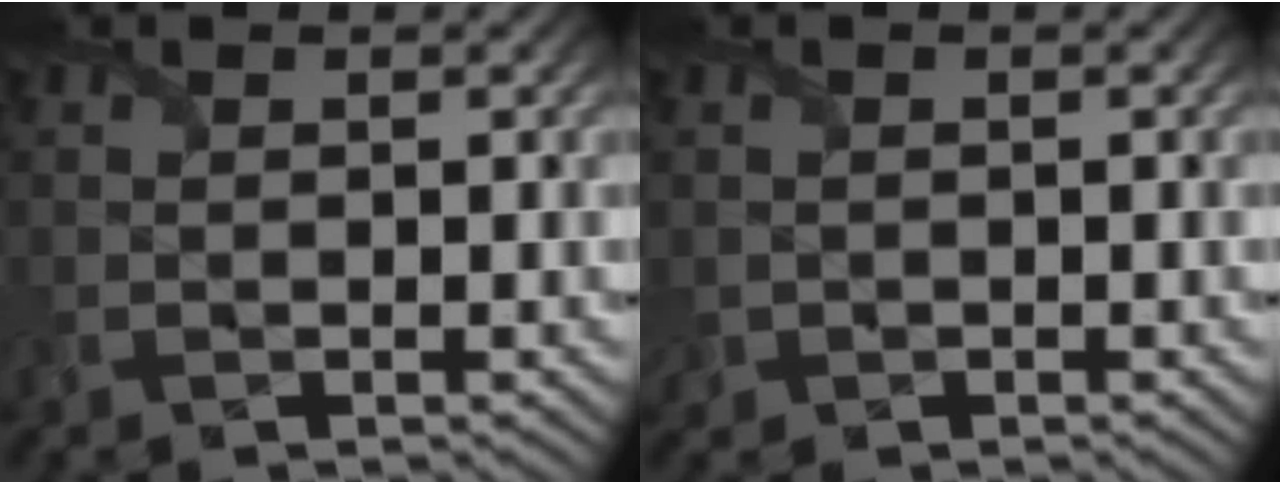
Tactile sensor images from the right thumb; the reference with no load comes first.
{"total": 1.2, "force": [-0.2, 1.2, 0.3], "torque": [-0.012, -0.009, -0.004]}